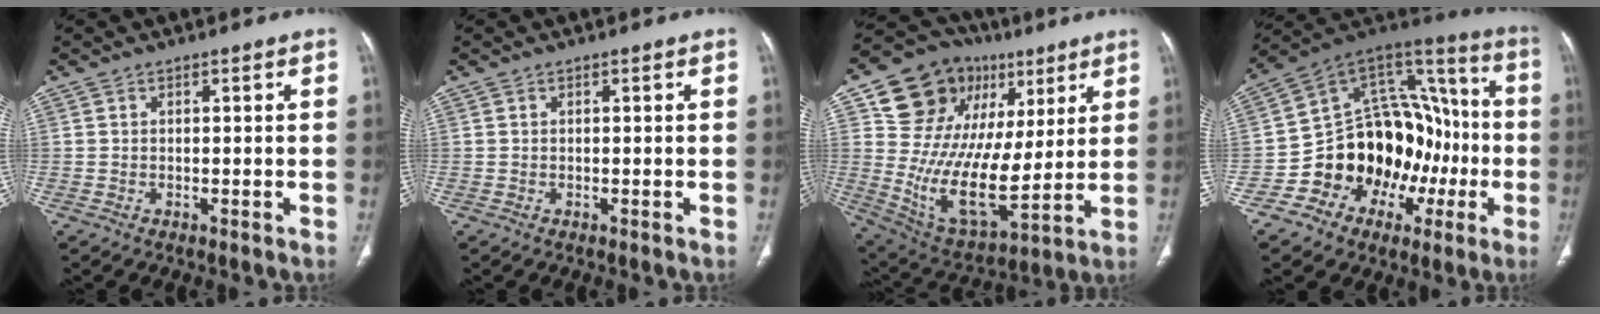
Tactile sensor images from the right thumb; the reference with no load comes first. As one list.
[{"total": 0.0}, {"total": 23.6, "force": [9.5, 17.0, 13.2], "torque": [-0.185, -0.013, 0.184]}, {"total": 23.4, "force": [-5.5, 17.8, 14.1], "torque": [-0.139, 0.097, -0.073]}]